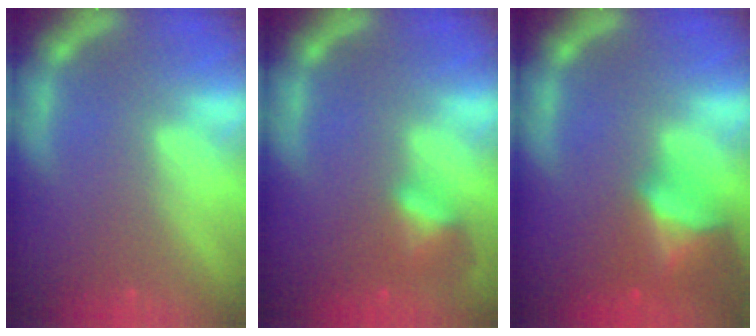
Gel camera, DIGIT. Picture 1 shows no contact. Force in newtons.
{"total": 2.9}
{"total": 6.0}